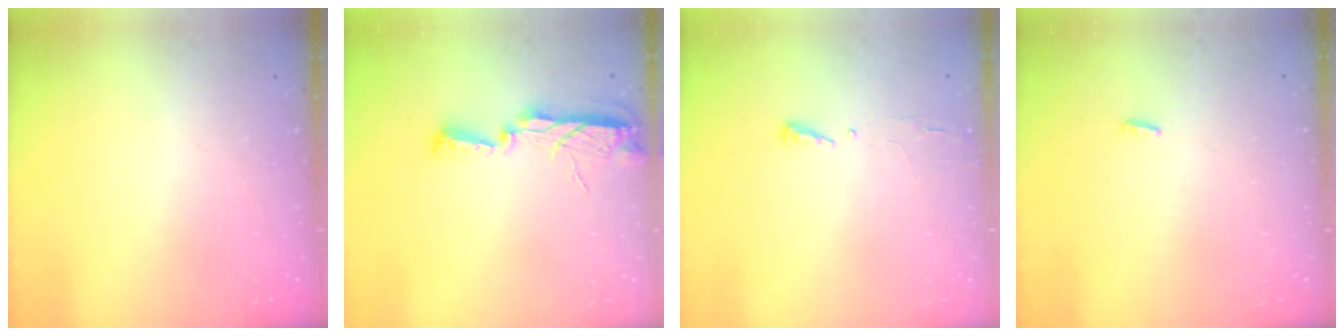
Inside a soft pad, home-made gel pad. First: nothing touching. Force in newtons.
{"total": 9.3, "press": 8.3, "slide": 4.1}
{"total": 2.9, "press": 2.9, "slide": 0.4}
{"total": 3.0, "press": 2.9, "slide": 0.8}